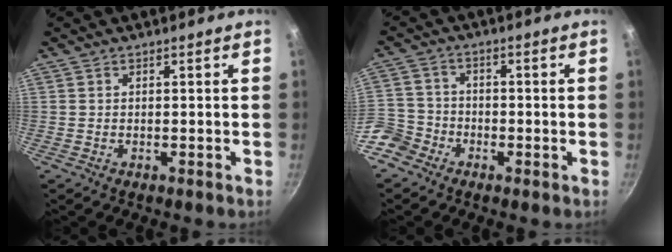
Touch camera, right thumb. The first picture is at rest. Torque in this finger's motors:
{"motor_torque": [1.24, 0.73, 0.65, -0.42, 0.04]}